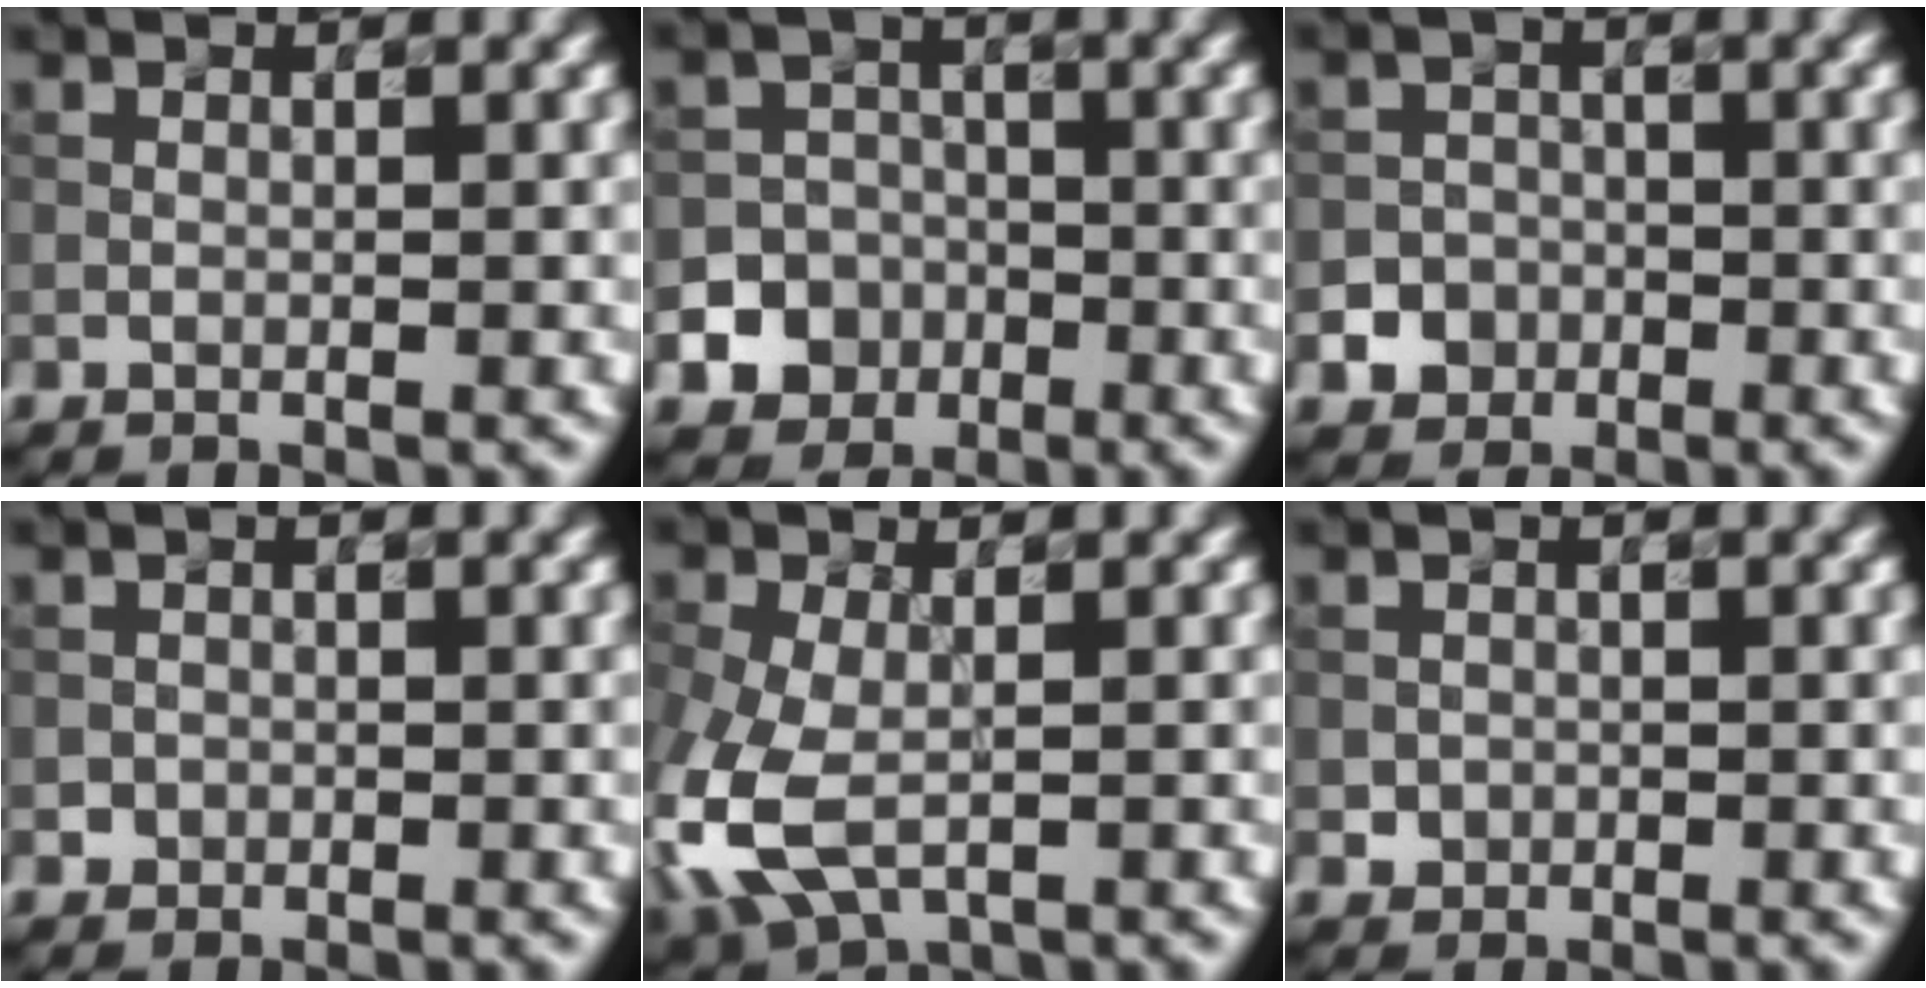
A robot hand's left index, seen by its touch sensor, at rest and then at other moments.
{"total": 8.3, "force": [-3.9, 7.3, 0.9], "torque": [-0.007, -0.020, -0.079]}
{"total": 4.0, "force": [-2.0, 3.5, 0.4], "torque": [0.021, -0.004, -0.045]}
{"total": 0.8, "force": [-0.2, 0.8, 0.0], "torque": [0.010, -0.002, -0.006]}
{"total": 7.1, "force": [-2.0, 4.3, 5.3], "torque": [-0.141, -0.019, -0.041]}
{"total": 1.1, "force": [-0.2, 1.0, 0.1], "torque": [0.007, -0.003, -0.004]}